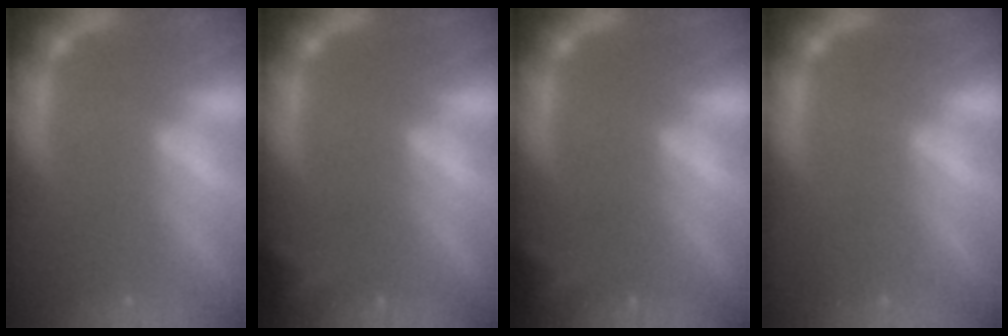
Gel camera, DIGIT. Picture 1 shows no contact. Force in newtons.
{"total": 2.9}
{"total": 2.9}
{"total": 0.0}